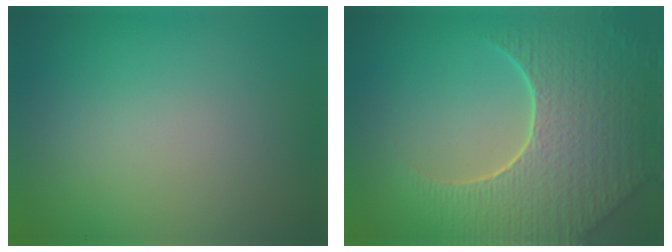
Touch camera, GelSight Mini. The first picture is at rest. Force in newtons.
{"total": 8.8, "press": 6.1, "slide": 6.4}